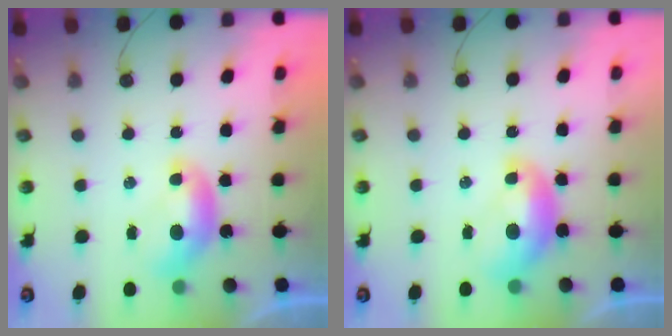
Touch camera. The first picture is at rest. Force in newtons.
{"total": 1.8, "press": 1.8, "slide": 0.2}